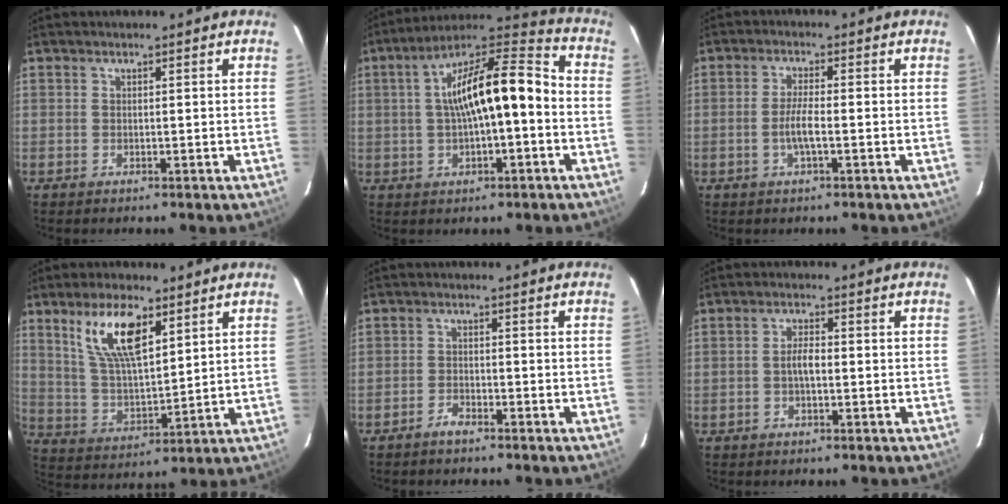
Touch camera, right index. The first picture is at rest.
{"total": 15.7, "force": [-0.6, 4.7, 15.0], "torque": [-0.246, 0.031, -0.010]}
{"total": 3.9, "force": [-1.2, 0.3, 3.7], "torque": [-0.074, -0.003, -0.023]}
{"total": 12.2, "force": [6.5, 4.4, 9.3], "torque": [-0.176, 0.007, 0.134]}
{"total": 2.2, "force": [-2.0, 0.7, 0.7], "torque": [-0.025, 0.004, -0.039]}
{"total": 2.9, "force": [-0.5, 1.0, 2.6], "torque": [-0.052, 0.006, -0.009]}